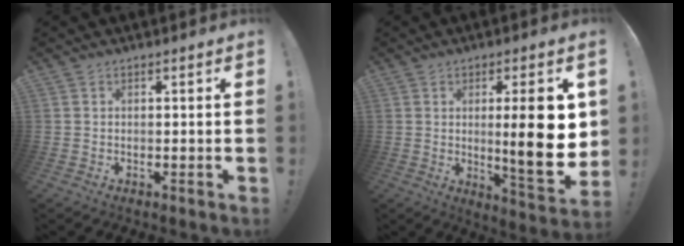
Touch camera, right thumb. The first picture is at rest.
{"total": 17.0, "force": [1.4, 3.5, 16.5], "torque": [-0.227, -0.023, 0.018]}